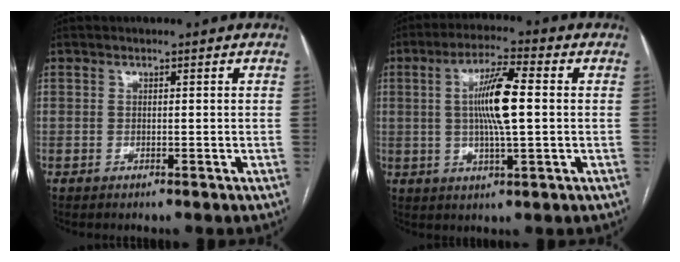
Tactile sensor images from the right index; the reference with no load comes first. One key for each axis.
{"total": 9.4, "fx": 0.7, "fy": 0.9, "fz": 9.3, "tx": -0.175, "ty": 0.005, "tz": 0.011}